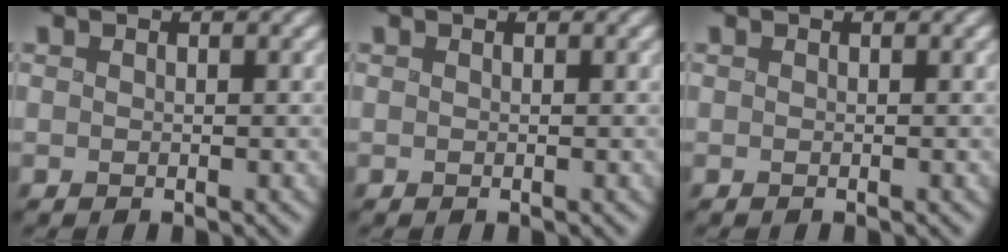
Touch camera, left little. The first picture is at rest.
{"total": 0.0}
{"total": 0.0}